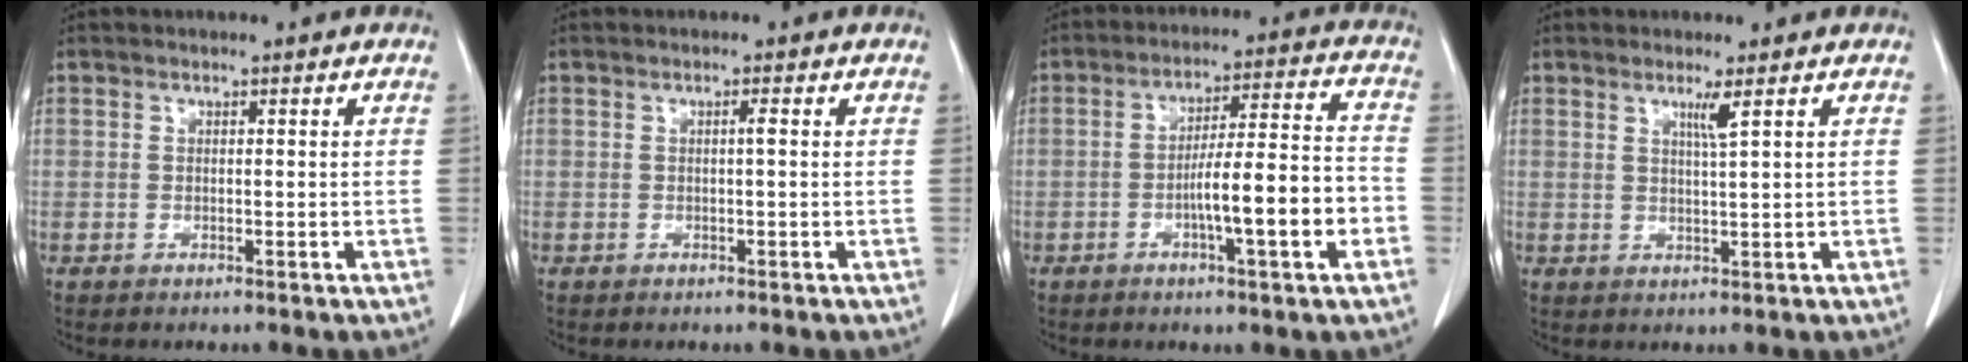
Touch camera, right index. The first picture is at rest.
{"total": 0.7, "force": [0.0, -0.1, 0.7], "torque": [-0.012, 0.001, 0.000]}
{"total": 11.8, "force": [-3.6, 0.7, 11.2], "torque": [-0.178, 0.013, -0.056]}
{"total": 2.3, "force": [1.3, -0.6, 1.8], "torque": [-0.033, -0.008, 0.025]}